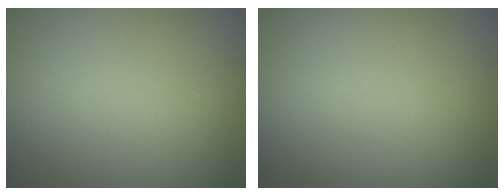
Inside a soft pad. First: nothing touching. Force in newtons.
{"total": 0.0}